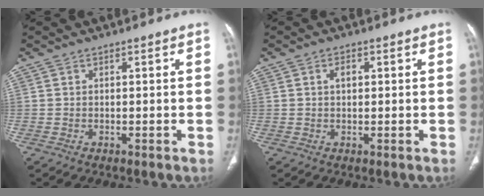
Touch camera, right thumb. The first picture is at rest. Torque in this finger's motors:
{"motor_torque": [-0.30, 0.48, 0.11, -0.20, -0.07]}